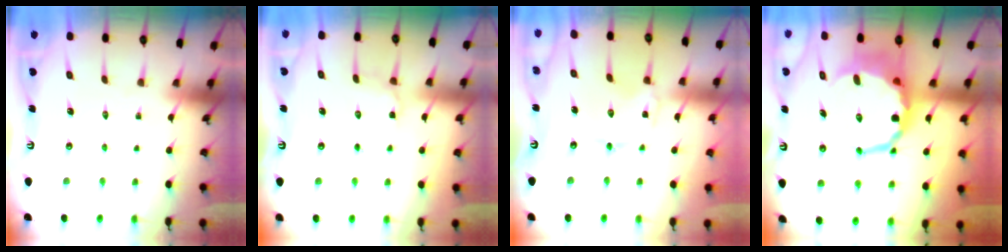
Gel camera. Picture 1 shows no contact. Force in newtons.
{"total": 4.6, "press": 4.5, "slide": 0.6}
{"total": 0.0}
{"total": 10.0, "press": 9.7, "slide": 2.6}